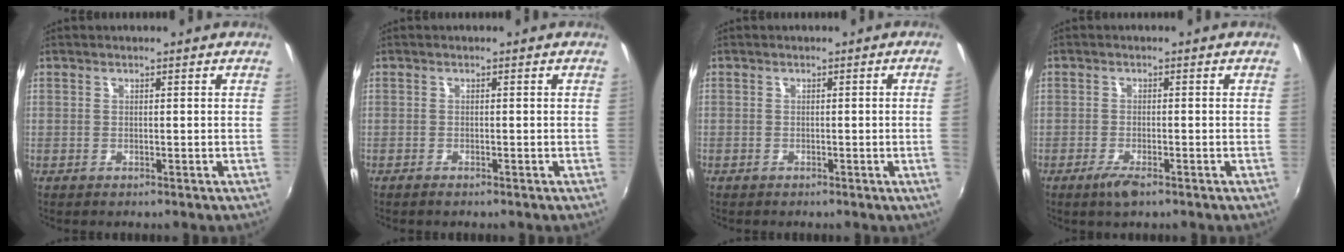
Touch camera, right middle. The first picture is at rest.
{"total": 0.9, "force": [-0.8, 0.2, 0.4], "torque": [-0.009, -0.004, -0.017]}
{"total": 1.8, "force": [-0.2, -1.1, 1.4], "torque": [-0.018, -0.011, 0.000]}
{"total": 3.1, "force": [-2.1, 0.9, 2.2], "torque": [-0.052, -0.008, -0.042]}